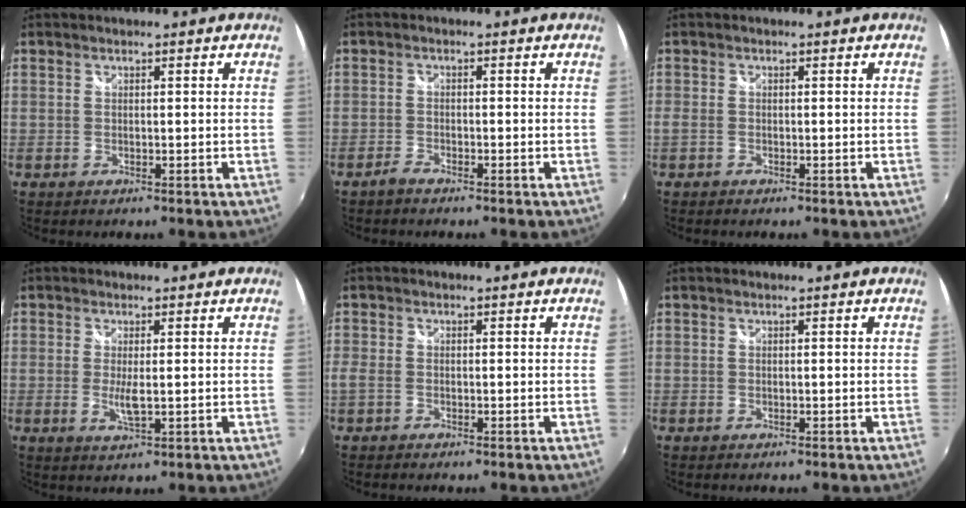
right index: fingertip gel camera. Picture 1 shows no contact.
{"total": 1.8, "force": [-1.6, 0.4, 0.6], "torque": [-0.021, -0.002, -0.035]}
{"total": 1.5, "force": [-1.0, 0.8, 0.7], "torque": [-0.017, -0.004, -0.022]}
{"total": 3.2, "force": [-0.3, 0.6, 3.1], "torque": [-0.060, -0.009, -0.005]}
{"total": 2.0, "force": [-1.2, 1.0, 1.1], "torque": [-0.026, -0.004, -0.028]}
{"total": 0.0}